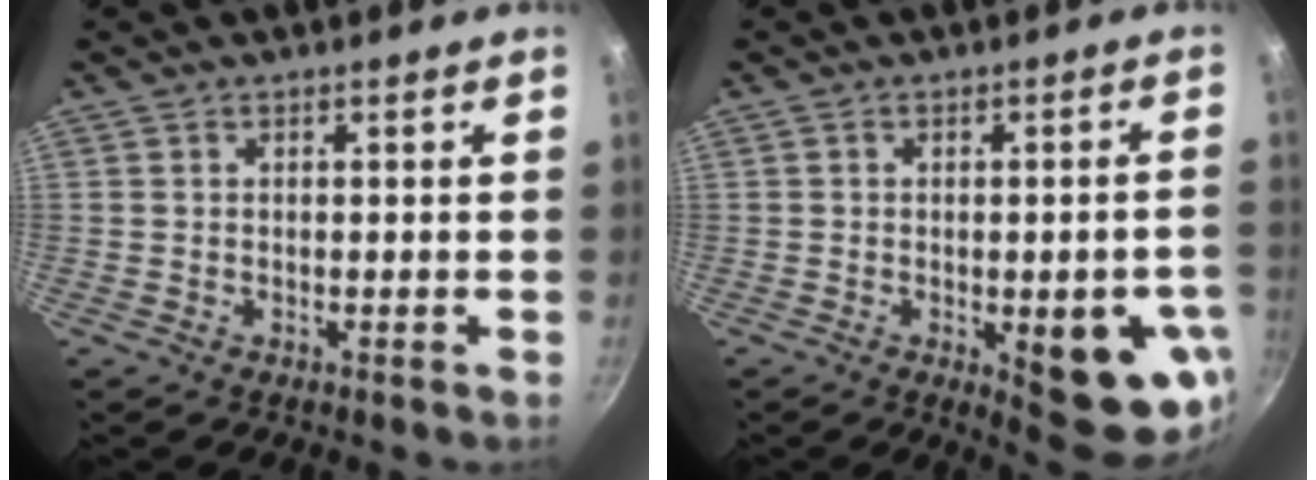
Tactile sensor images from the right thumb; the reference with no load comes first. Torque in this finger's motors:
{"motor_torque": [1.95, 1.71, 1.30, -0.24, 0.25]}